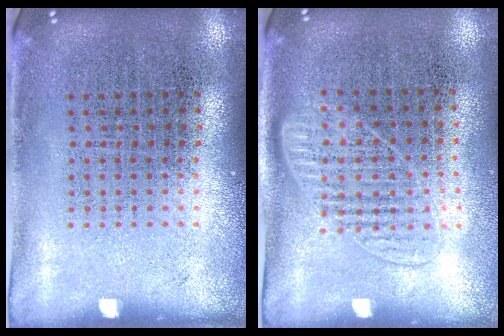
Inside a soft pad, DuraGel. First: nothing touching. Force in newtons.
{"total": 1.2, "press": 1.1, "slide": 0.6}